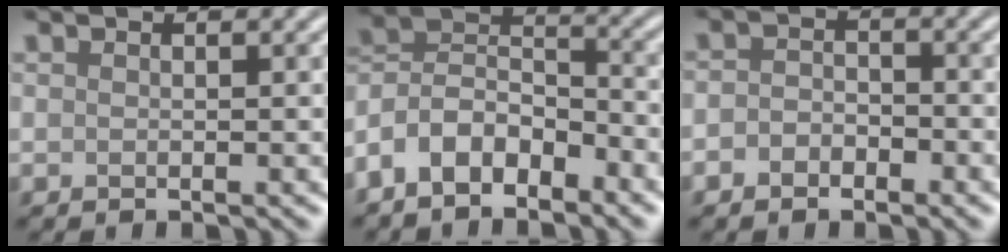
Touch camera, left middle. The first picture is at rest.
{"total": 6.2, "force": [-3.8, 3.2, 3.7], "torque": [-0.069, 0.009, -0.081]}
{"total": 2.0, "force": [-1.1, 1.4, 1.0], "torque": [-0.018, 0.003, -0.028]}